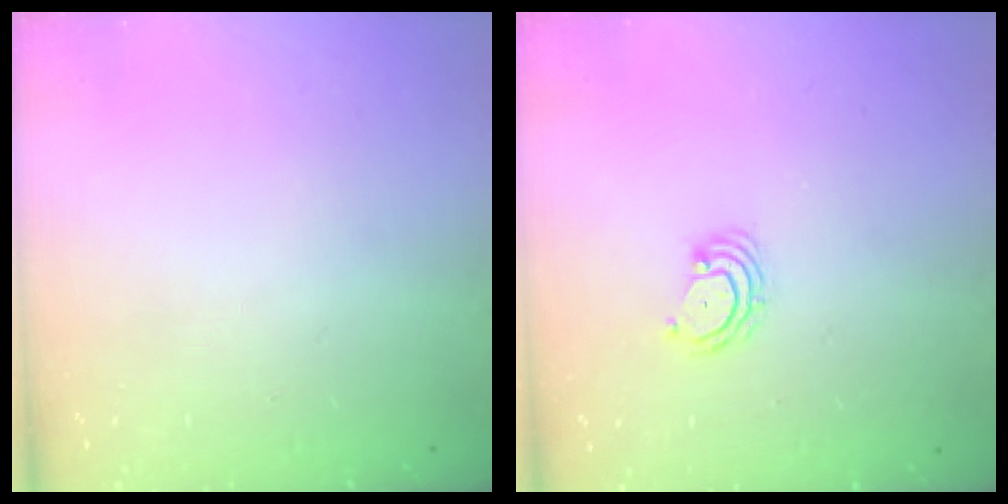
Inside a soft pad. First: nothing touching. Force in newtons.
{"total": 4.1, "press": 4.1, "slide": 0.4}